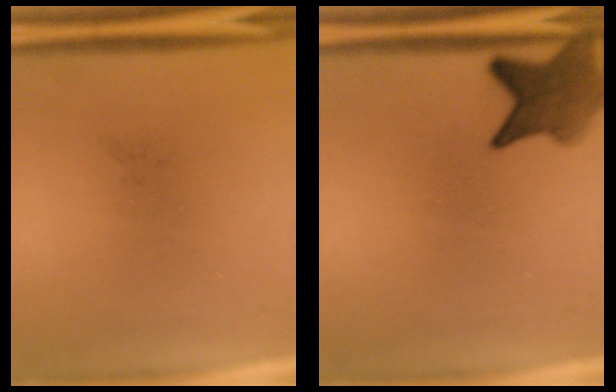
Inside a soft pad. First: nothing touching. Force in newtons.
{"total": 6.6}